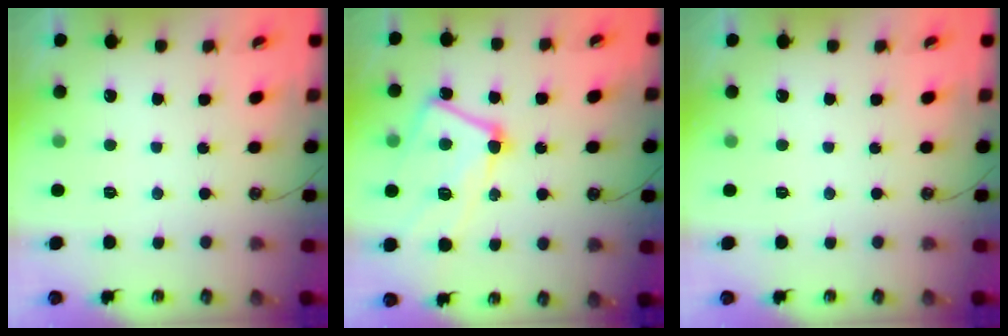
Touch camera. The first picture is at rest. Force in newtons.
{"total": 10.4, "press": 10.3, "slide": 1.3}
{"total": 0.0}